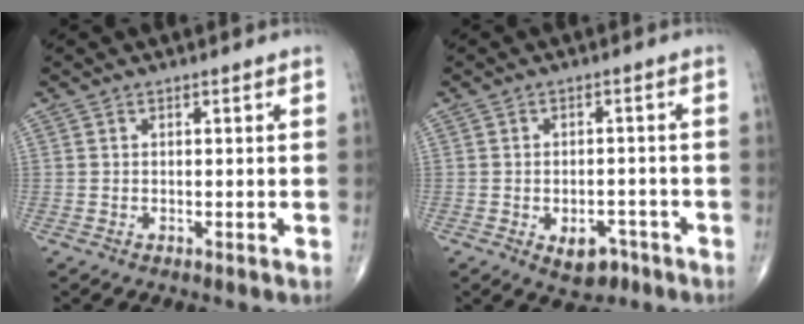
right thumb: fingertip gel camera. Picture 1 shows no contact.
{"total": 5.5, "force": [-2.7, 3.4, 3.4], "torque": [-0.032, 0.016, -0.034]}